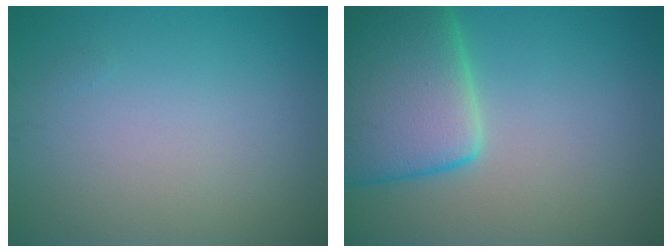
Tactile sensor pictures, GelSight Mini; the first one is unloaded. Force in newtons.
{"total": 9.0, "press": 9.0, "slide": 0.9}